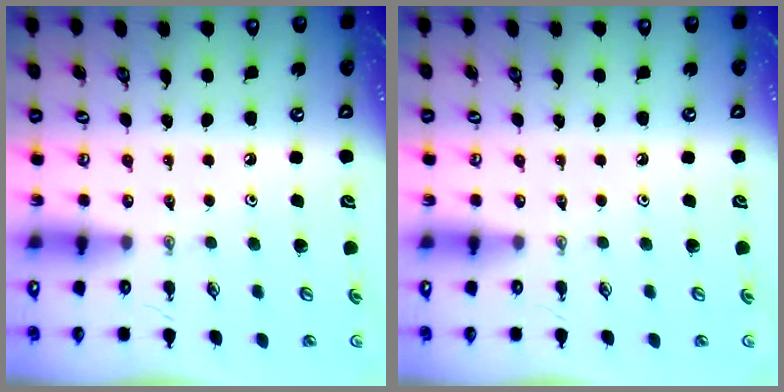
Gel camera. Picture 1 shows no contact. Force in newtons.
{"total": 0.0}